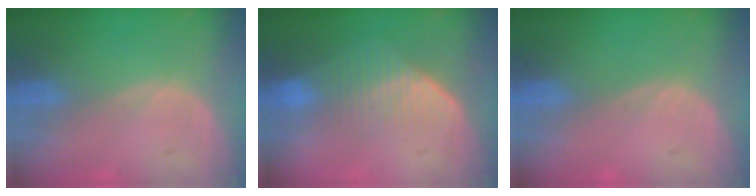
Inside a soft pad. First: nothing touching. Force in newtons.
{"total": 7.1, "press": 6.2, "slide": 3.3}
{"total": 0.0}